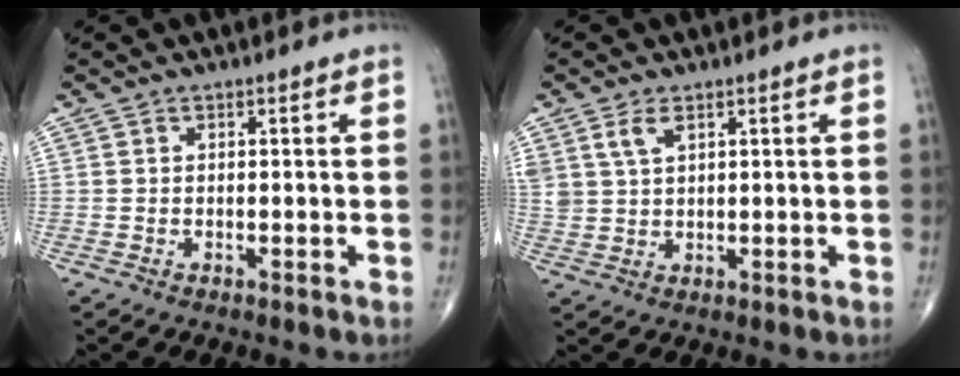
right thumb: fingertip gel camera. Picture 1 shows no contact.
{"total": 4.3, "force": [2.3, 2.3, 2.8], "torque": [-0.059, -0.004, 0.053]}